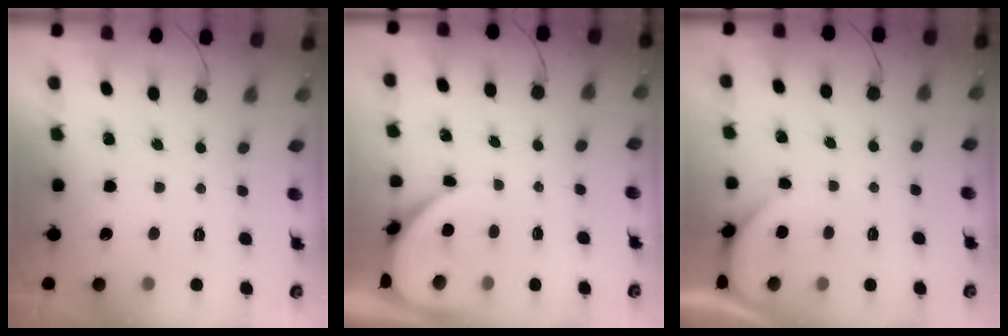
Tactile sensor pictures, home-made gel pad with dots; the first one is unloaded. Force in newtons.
{"total": 3.3, "press": 3.3, "slide": 0.6}
{"total": 1.6, "press": 1.6, "slide": 0.2}